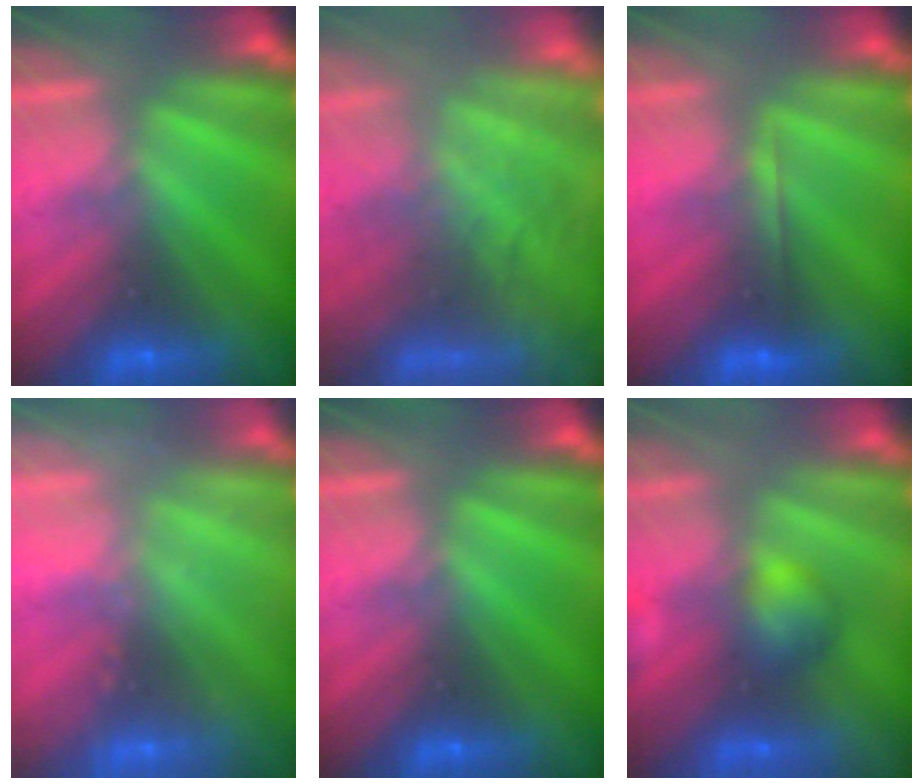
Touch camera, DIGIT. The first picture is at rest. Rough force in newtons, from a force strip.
{"total": 7.8}
{"total": 1.7}
{"total": 2.4}
{"total": 0.0}
{"total": 2.9}